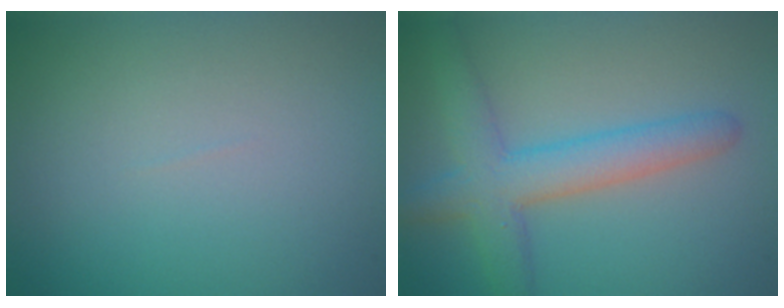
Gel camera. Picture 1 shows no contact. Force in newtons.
{"total": 4.9, "press": 4.9, "slide": 0.4}